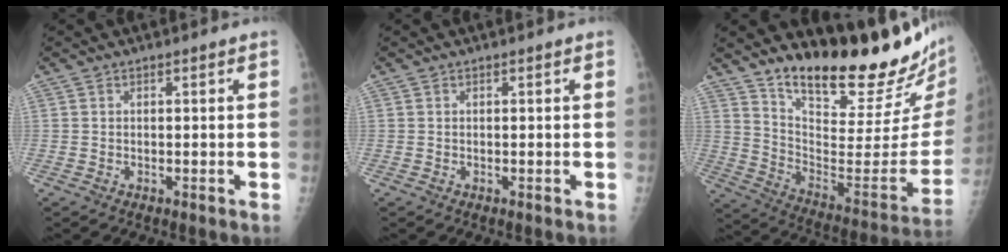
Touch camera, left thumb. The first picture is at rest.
{"total": 0.0}
{"total": 25.7, "force": [21.4, 4.7, 13.4], "torque": [-0.177, -0.163, 0.315]}